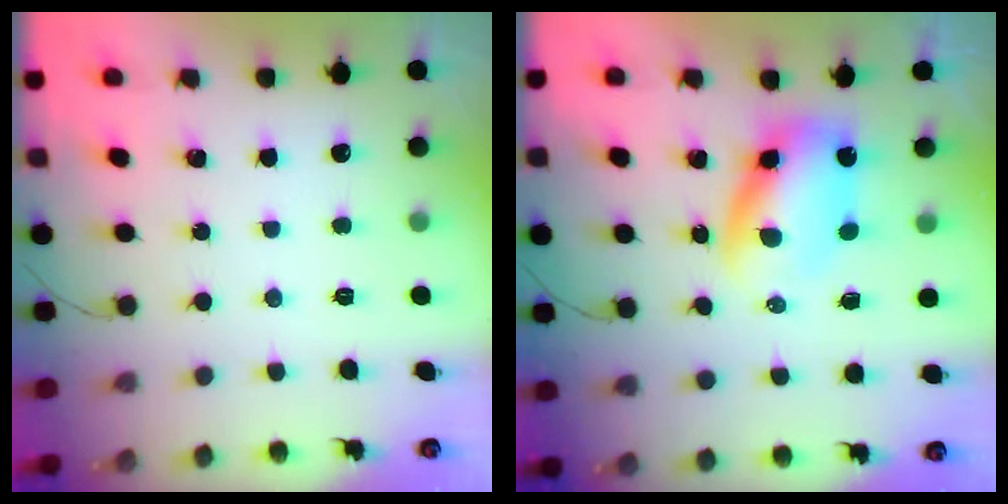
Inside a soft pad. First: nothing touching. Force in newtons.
{"total": 6.0, "press": 5.9, "slide": 1.0}